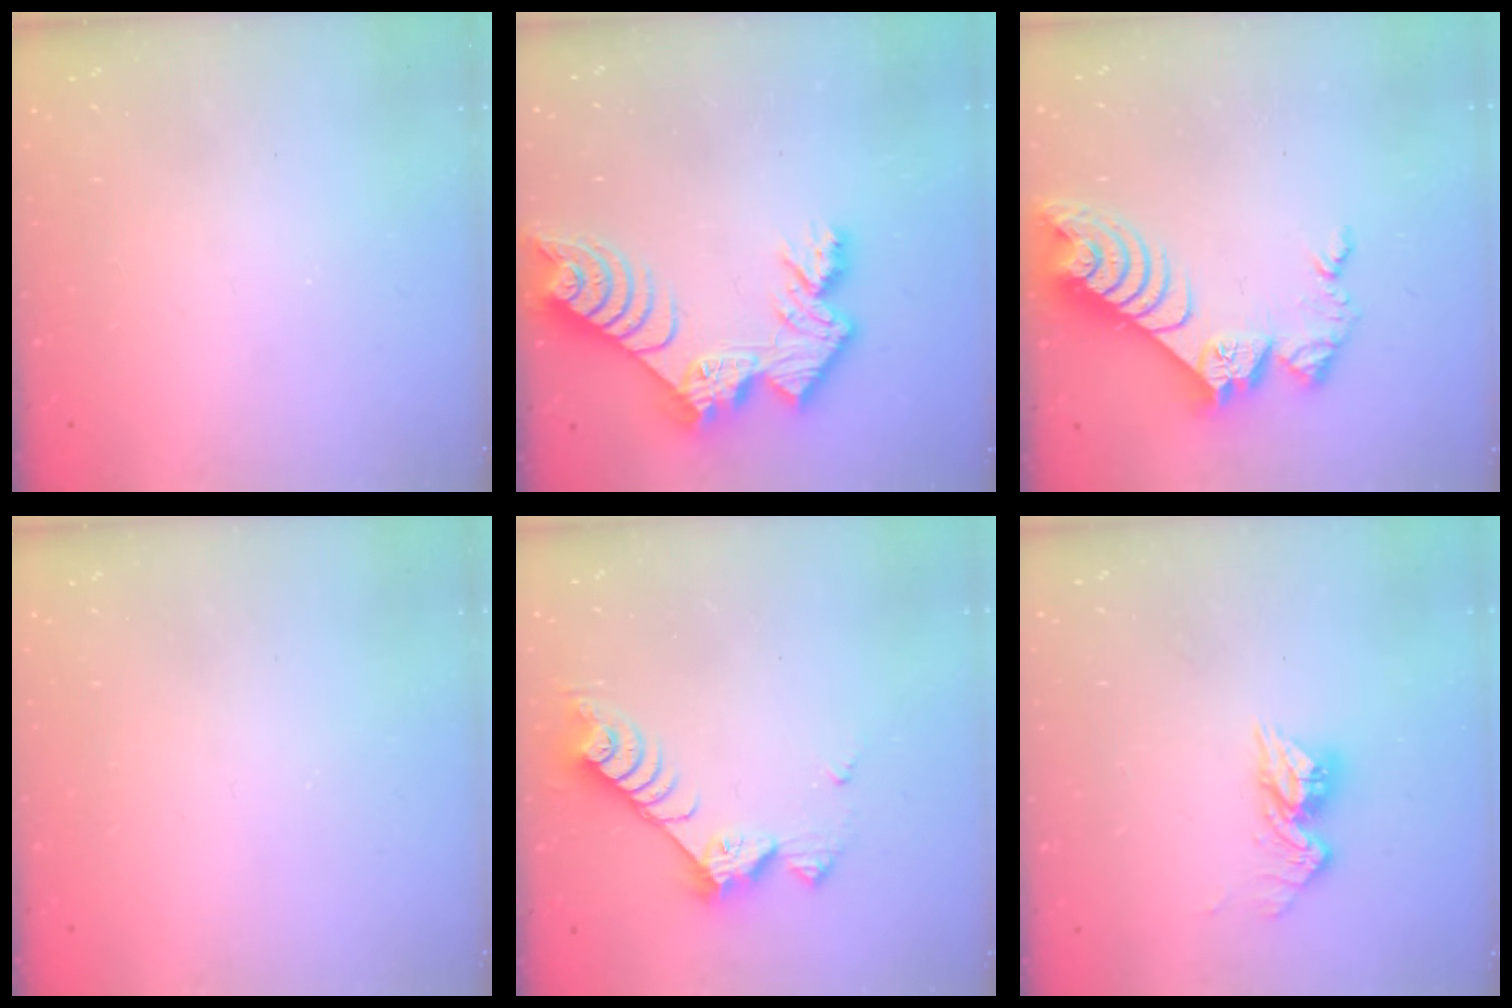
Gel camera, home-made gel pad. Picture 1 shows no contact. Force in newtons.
{"total": 13.8, "press": 13.8, "slide": 1.1}
{"total": 9.9, "press": 9.9, "slide": 0.8}
{"total": 0.0}
{"total": 8.6, "press": 8.6, "slide": 0.2}
{"total": 10.1, "press": 10.1, "slide": 0.7}